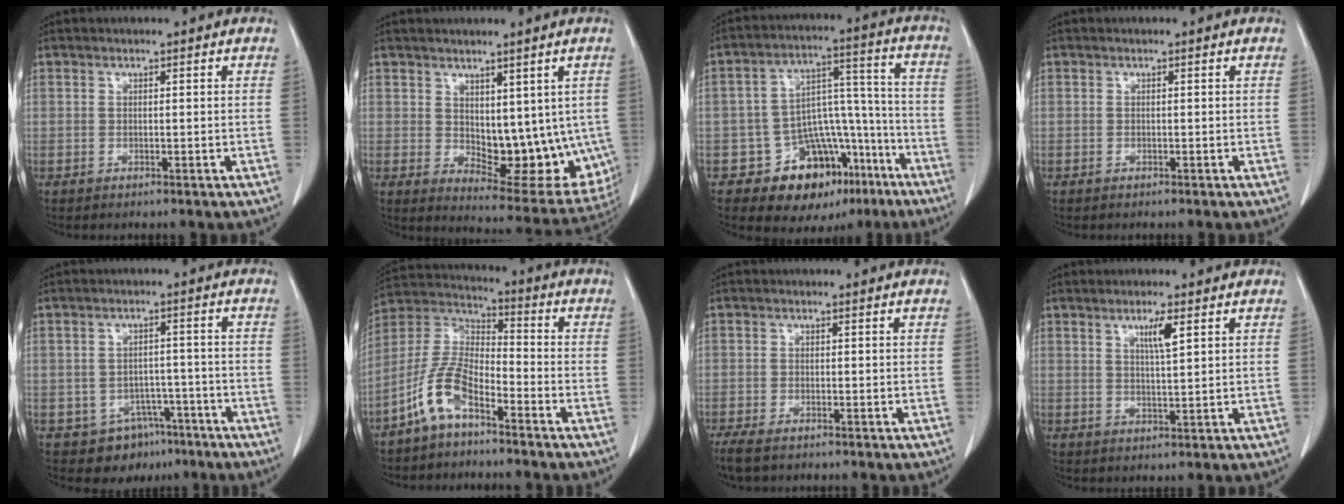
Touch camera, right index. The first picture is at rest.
{"total": 13.0, "force": [0.9, 6.5, 11.2], "torque": [-0.140, -0.018, 0.035]}
{"total": 14.4, "force": [-8.7, 9.4, 6.6], "torque": [-0.062, 0.073, -0.121]}
{"total": 0.0}
{"total": 6.9, "force": [-4.4, 5.1, 1.3], "torque": [-0.005, 0.017, -0.053]}
{"total": 9.1, "force": [-5.9, 3.1, 6.3], "torque": [-0.149, 0.010, -0.123]}
{"total": 4.7, "force": [-3.6, 1.5, 2.6], "torque": [-0.048, -0.012, -0.058]}
{"total": 3.4, "force": [1.6, 0.0, 3.0], "torque": [-0.053, -0.004, 0.029]}